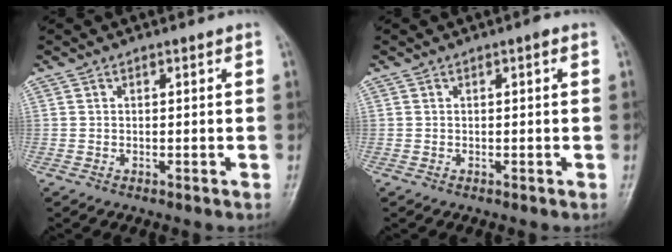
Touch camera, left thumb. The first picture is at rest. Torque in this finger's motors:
{"motor_torque": [0.14, 0.15, 0.24, -0.01, 0.00]}